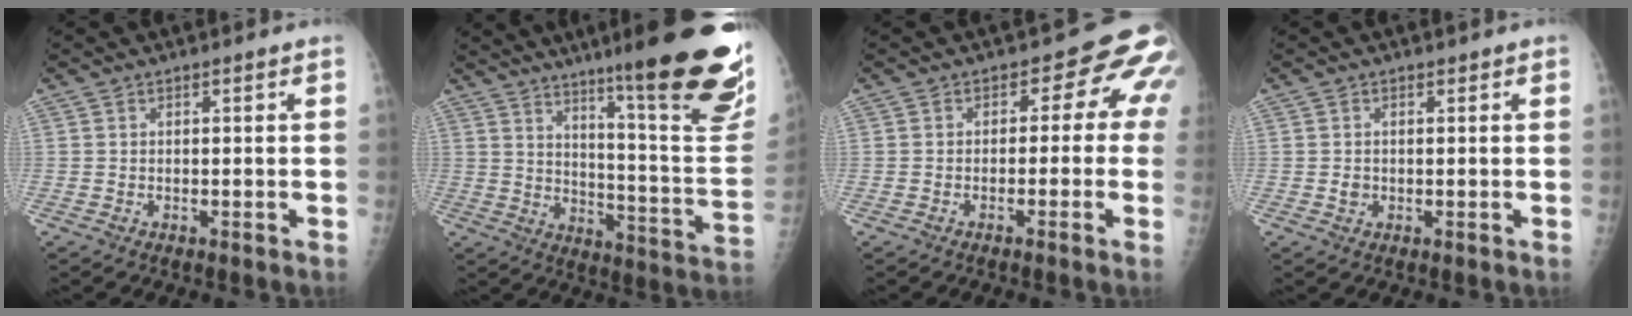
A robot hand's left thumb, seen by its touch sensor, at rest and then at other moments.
{"total": 26.5, "force": [16.2, 3.3, 20.8], "torque": [-0.244, -0.082, 0.233]}
{"total": 7.0, "force": [-0.2, 5.0, 4.9], "torque": [-0.012, 0.019, -0.018]}
{"total": 1.5, "force": [0.0, 1.4, 0.6], "torque": [-0.001, 0.002, 0.001]}